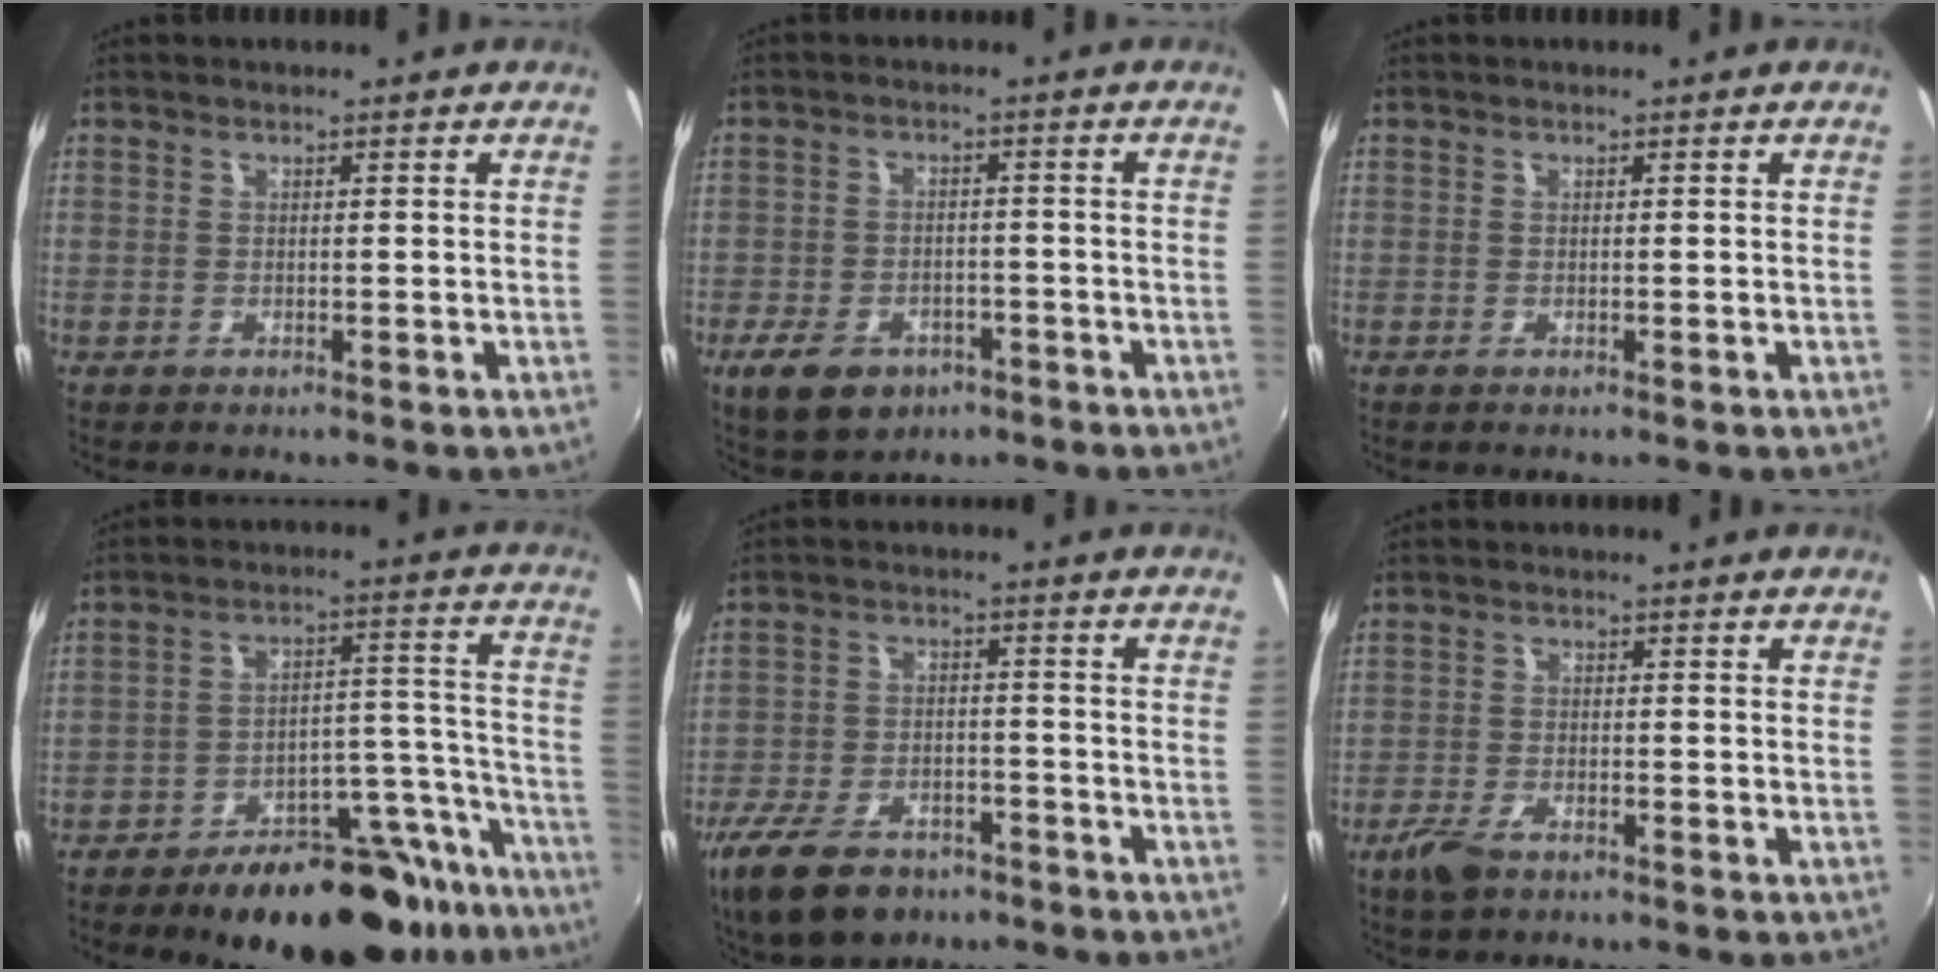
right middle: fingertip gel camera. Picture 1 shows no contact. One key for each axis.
{"total": 10.1, "fx": -5.7, "fy": 6.5, "fz": 5.3, "tx": -0.128, "ty": -0.012, "tz": -0.084}
{"total": 0.0}
{"total": 22.9, "fx": -18.4, "fy": 8.6, "fz": 10.7, "tx": -0.133, "ty": 0.044, "tz": -0.242}
{"total": 14.7, "fx": -9.9, "fy": 7.6, "fz": 7.8, "tx": -0.184, "ty": -0.017, "tz": -0.167}
{"total": 4.6, "fx": -3.2, "fy": 1.9, "fz": 2.6, "tx": -0.072, "ty": -0.007, "tz": -0.062}